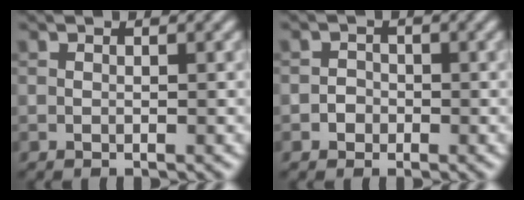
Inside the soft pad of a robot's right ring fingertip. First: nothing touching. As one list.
[{"total": 1.2, "force": [-0.5, 1.0, 0.2], "torque": [0.004, 0.002, -0.010]}]